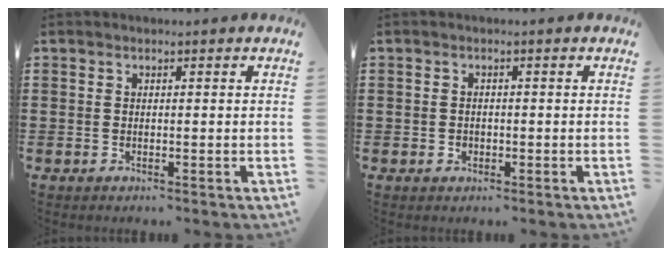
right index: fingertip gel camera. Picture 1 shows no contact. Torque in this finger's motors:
{"motor_torque": [0.10, 2.04, 0.01, 0.01]}